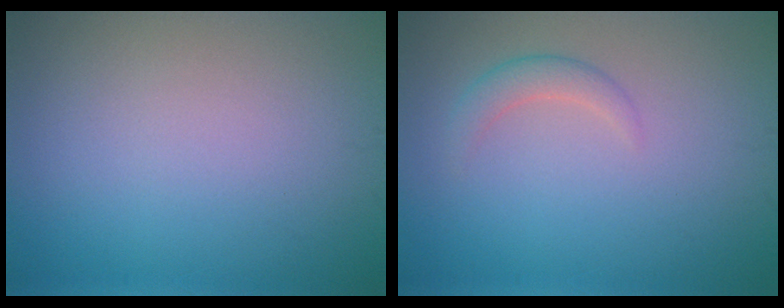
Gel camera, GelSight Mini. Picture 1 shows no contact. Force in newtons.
{"total": 1.6, "press": 1.6, "slide": 0.1}